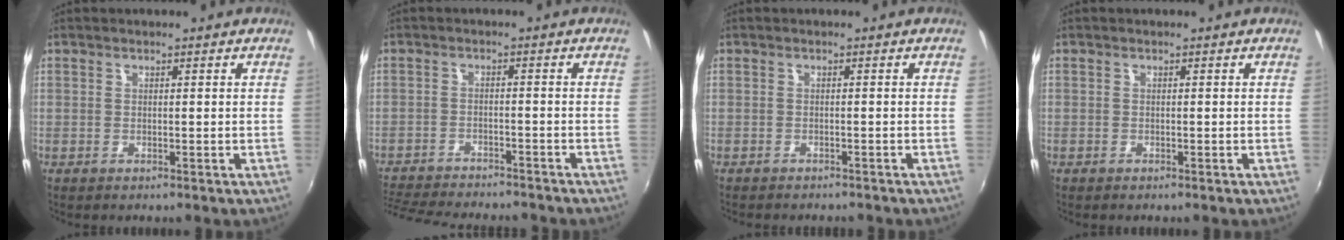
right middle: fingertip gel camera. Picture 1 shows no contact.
{"total": 14.6, "force": [-13.0, 3.1, 5.9], "torque": [-0.133, -0.019, -0.194]}
{"total": 3.3, "force": [-3.0, 0.7, 1.1], "torque": [-0.028, -0.012, -0.044]}
{"total": 0.6, "force": [-0.4, 0.4, 0.0], "torque": [-0.001, 0.002, -0.007]}